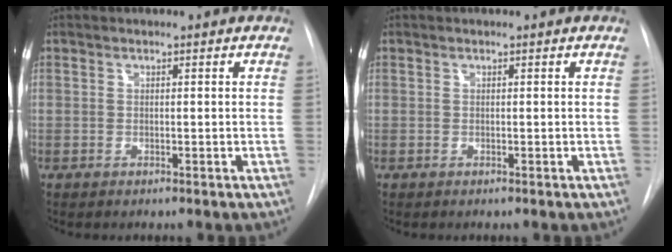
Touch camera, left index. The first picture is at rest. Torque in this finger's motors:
{"motor_torque": [0.00, 0.00, 0.00, 0.00]}